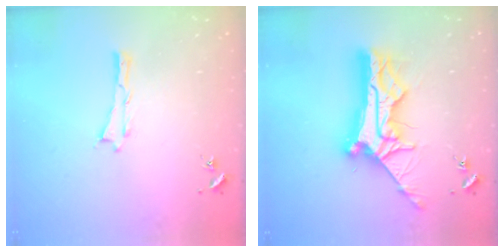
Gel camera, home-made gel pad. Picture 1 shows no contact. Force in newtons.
{"total": 12.0, "press": 12.0, "slide": 1.2}